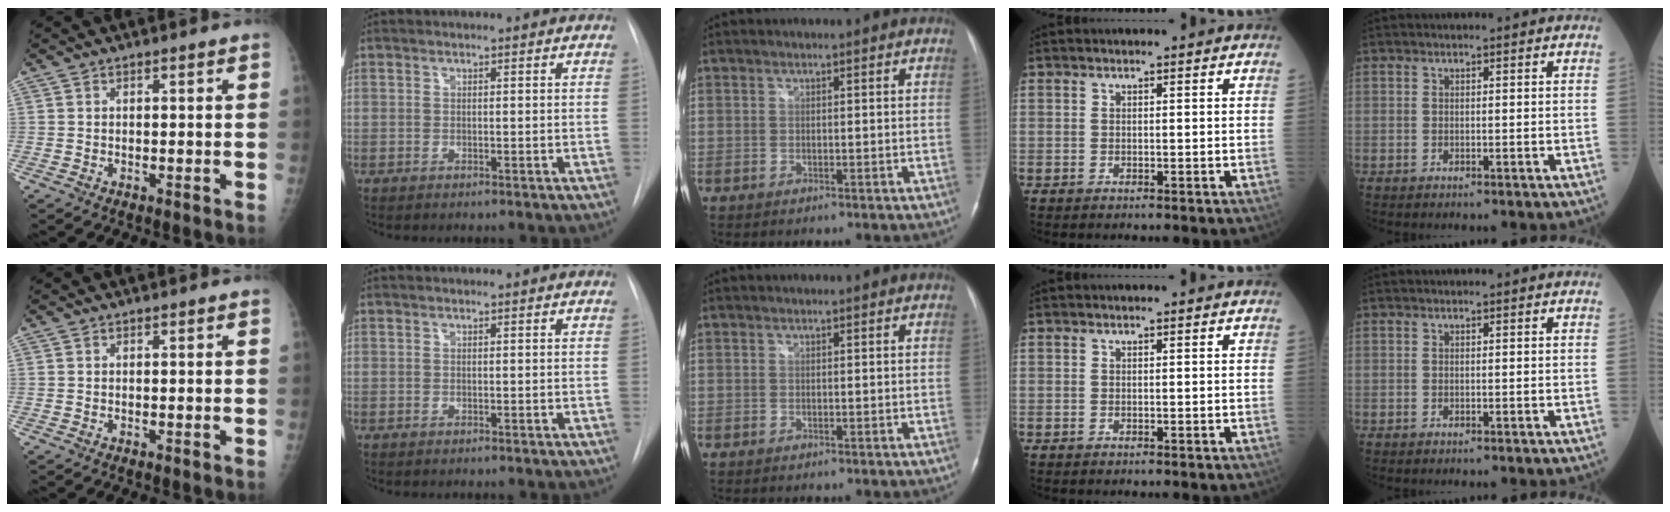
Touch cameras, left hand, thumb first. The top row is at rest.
{}